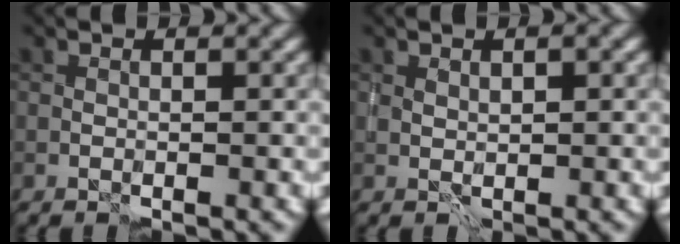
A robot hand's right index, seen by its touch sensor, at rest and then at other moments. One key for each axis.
{"total": 0.9, "fx": 0.7, "fy": 0.5, "fz": 0.3, "tx": -0.003, "ty": -0.001, "tz": 0.014}